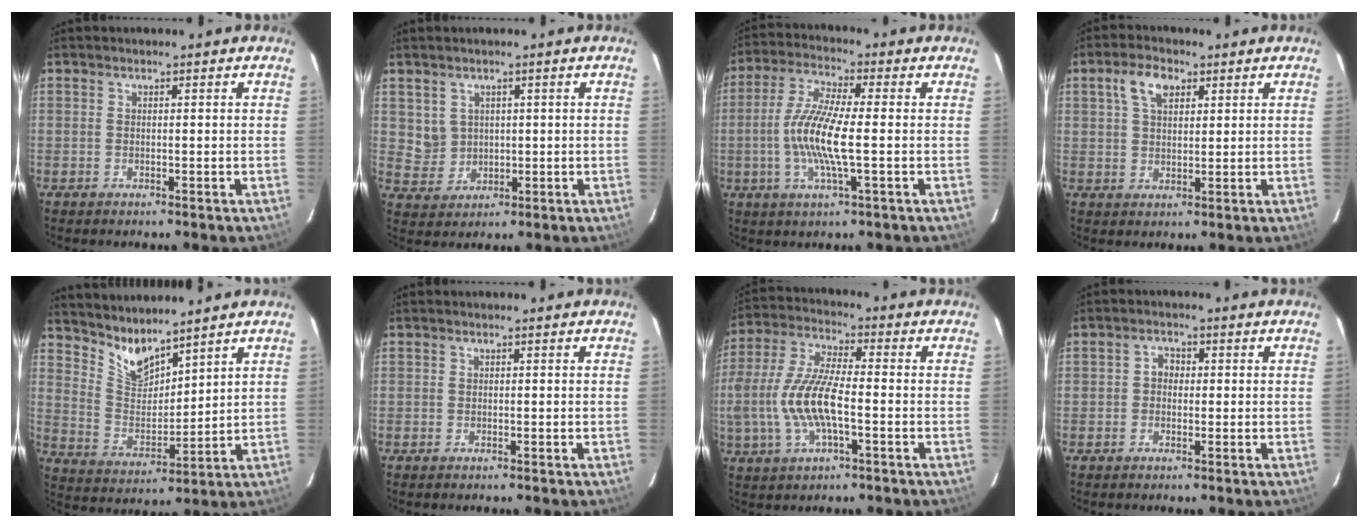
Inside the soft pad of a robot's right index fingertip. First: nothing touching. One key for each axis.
{"total": 4.5, "fx": 1.6, "fy": 4.1, "fz": 0.9, "tx": -0.017, "ty": 0.008, "tz": 0.044}
{"total": 10.8, "fx": -1.4, "fy": 1.1, "fz": 10.7, "tx": -0.220, "ty": -0.002, "tz": -0.033}
{"total": 5.6, "fx": 2.7, "fy": 2.9, "fz": 4.0, "tx": -0.074, "ty": 0.014, "tz": 0.048}
{"total": 8.2, "fx": 7.3, "fy": 1.7, "fz": 3.3, "tx": -0.063, "ty": -0.013, "tz": 0.148}
{"total": 0.0}
{"total": 13.7, "fx": -2.9, "fy": 4.4, "fz": 12.7, "tx": -0.271, "ty": -0.002, "tz": -0.056}
{"total": 1.8, "fx": -0.2, "fy": 1.4, "fz": 1.0, "tx": -0.018, "ty": 0.006, "tz": -0.007}